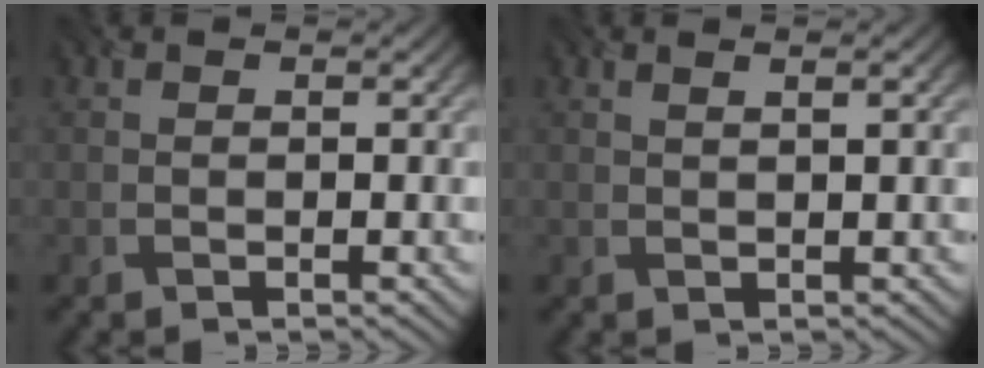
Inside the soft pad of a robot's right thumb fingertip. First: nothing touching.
{"total": 1.7, "force": [0.9, 0.2, 1.5], "torque": [-0.021, 0.007, 0.011]}